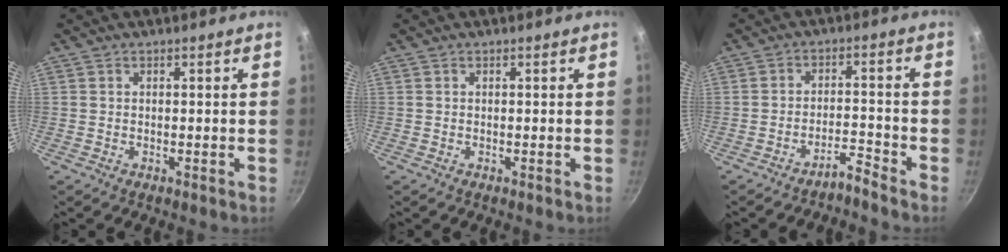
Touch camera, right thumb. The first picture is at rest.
{"total": 0.0}
{"total": 3.4, "force": [-3.2, -0.1, 1.2], "torque": [-0.025, 0.032, -0.058]}